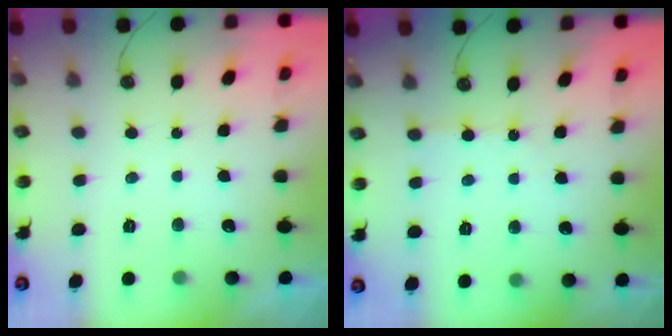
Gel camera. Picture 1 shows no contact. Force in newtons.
{"total": 2.9, "press": 2.9, "slide": 0.5}